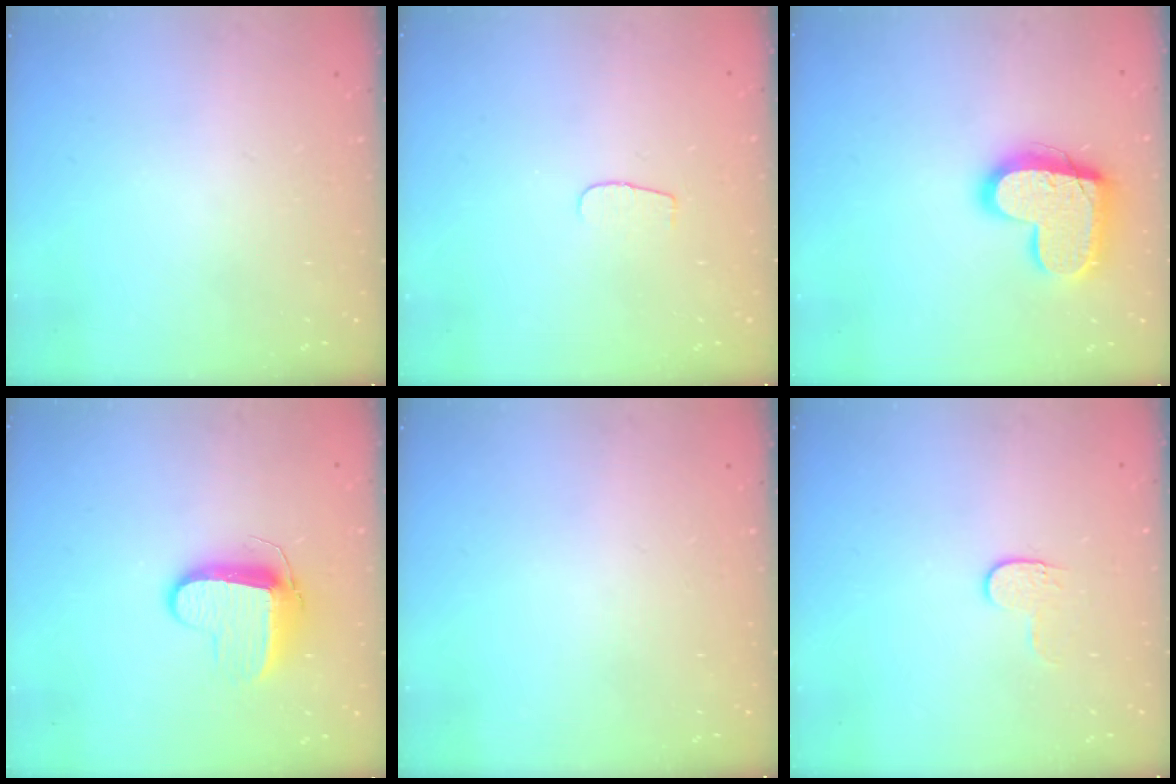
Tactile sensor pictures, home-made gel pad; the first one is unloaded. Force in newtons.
{"total": 3.8, "press": 3.7, "slide": 0.4}
{"total": 17.3, "press": 17.3, "slide": 1.2}
{"total": 9.7, "press": 9.7, "slide": 0.4}
{"total": 0.0}
{"total": 4.3, "press": 4.3, "slide": 0.5}